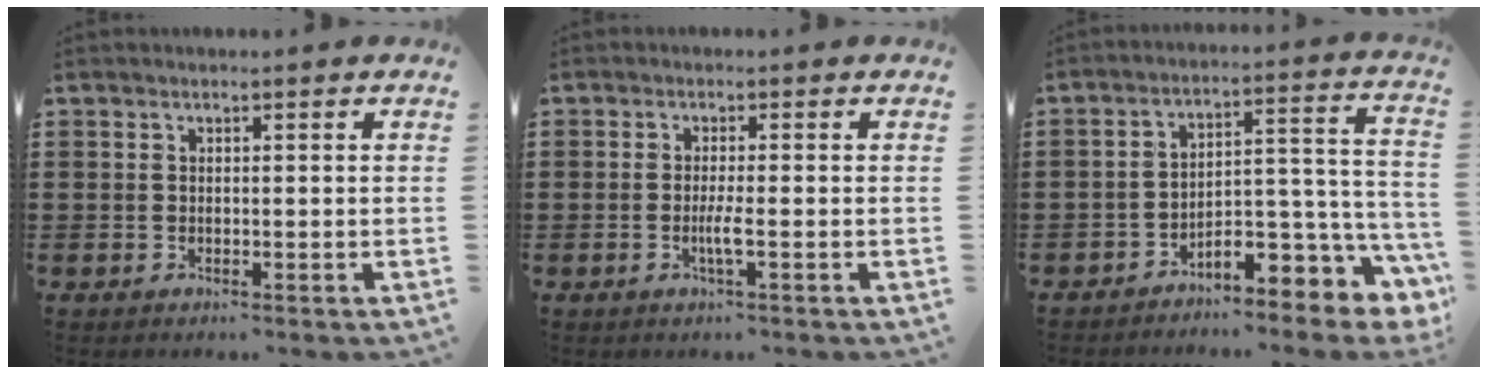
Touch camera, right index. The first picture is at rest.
{"total": 2.7, "force": [-0.7, 0.0, 2.6], "torque": [-0.052, -0.008, -0.016]}
{"total": 6.4, "force": [-4.4, 2.9, 3.6], "torque": [-0.053, -0.009, -0.085]}